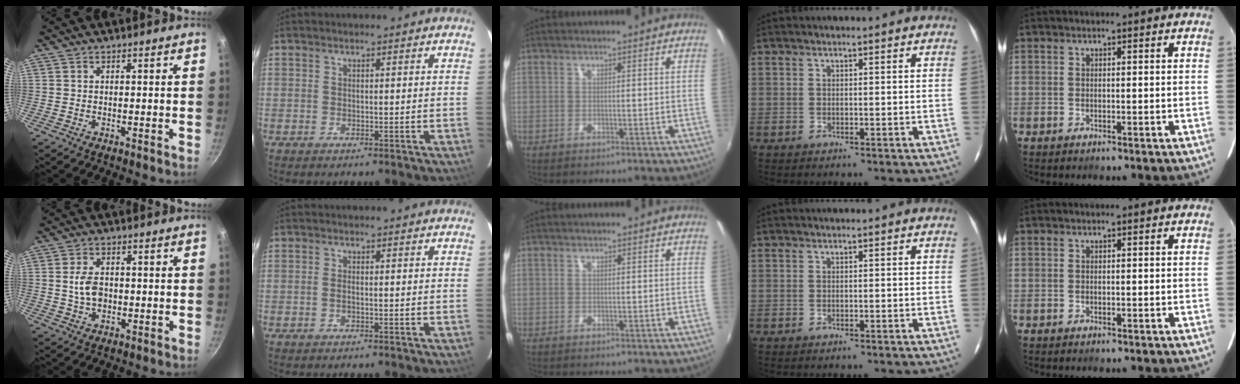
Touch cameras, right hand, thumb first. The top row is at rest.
{"thumb": {"total": 5.1, "force": [-0.1, 3.5, 3.7], "torque": [-0.057, 0.005, -0.004]}, "index": {"total": 0.8, "force": [-0.3, 0.3, 0.7], "torque": [-0.017, 0.001, -0.007]}}